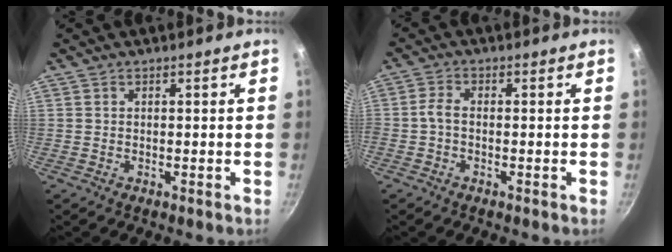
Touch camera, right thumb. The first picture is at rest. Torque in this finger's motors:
{"motor_torque": [0.32, 0.18, 1.42, 0.08, 0.33]}